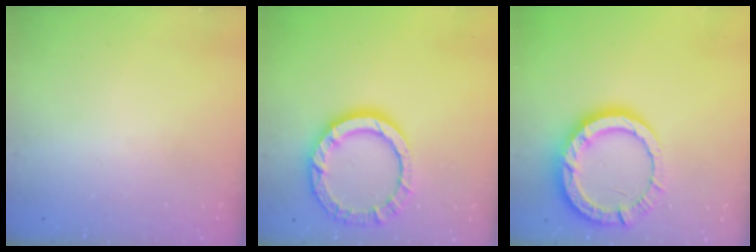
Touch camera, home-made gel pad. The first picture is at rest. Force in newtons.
{"total": 11.5, "press": 11.5, "slide": 0.9}
{"total": 12.5, "press": 12.4, "slide": 0.9}